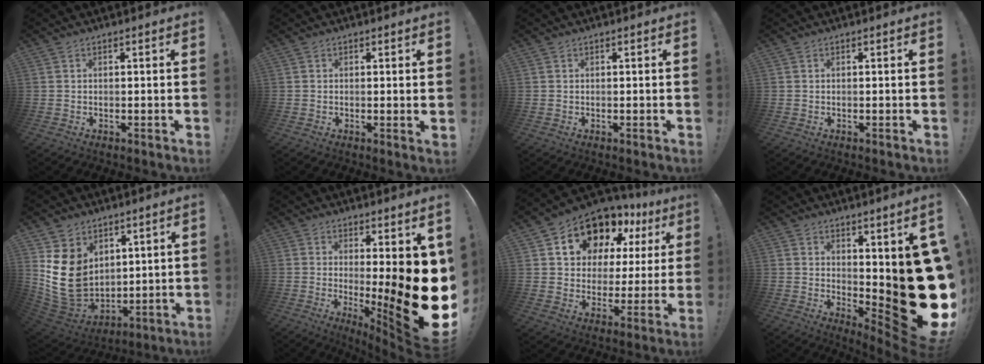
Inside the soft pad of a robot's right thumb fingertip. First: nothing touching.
{"total": 1.2, "force": [0.7, -0.3, 1.0], "torque": [-0.002, -0.008, 0.008]}
{"total": 0.0}
{"total": 0.0}
{"total": 16.4, "force": [3.3, 13.0, 9.5], "torque": [-0.197, -0.031, 0.075]}
{"total": 19.2, "force": [-1.7, 4.2, 18.7], "torque": [-0.234, -0.035, -0.013]}
{"total": 13.7, "force": [10.0, 8.0, 4.8], "torque": [-0.078, -0.083, 0.189]}
{"total": 16.1, "force": [0.7, 5.1, 15.2], "torque": [-0.151, -0.063, 0.030]}